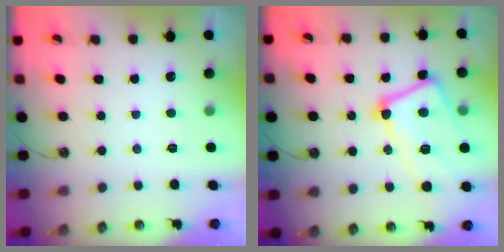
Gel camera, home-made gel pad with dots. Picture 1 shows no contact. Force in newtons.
{"total": 13.2, "press": 13.1, "slide": 1.5}